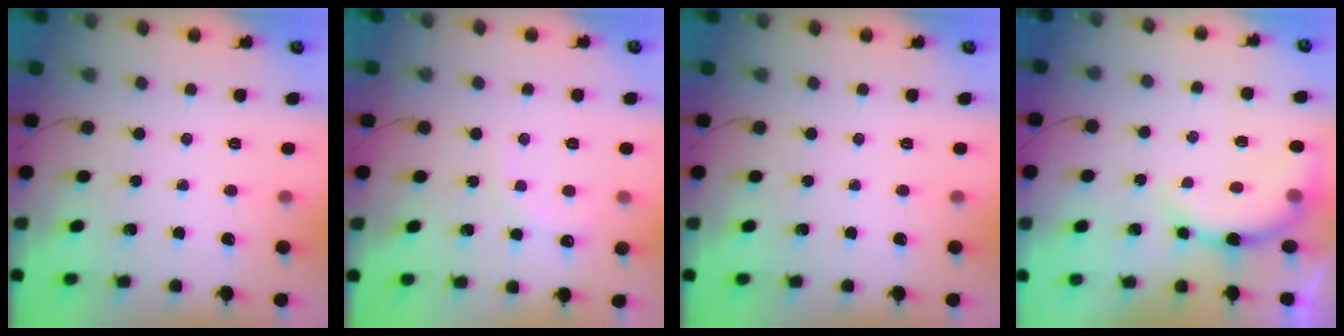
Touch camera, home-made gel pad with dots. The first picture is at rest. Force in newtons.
{"total": 6.7, "press": 6.5, "slide": 1.8}
{"total": 0.0}
{"total": 9.1, "press": 9.0, "slide": 1.2}